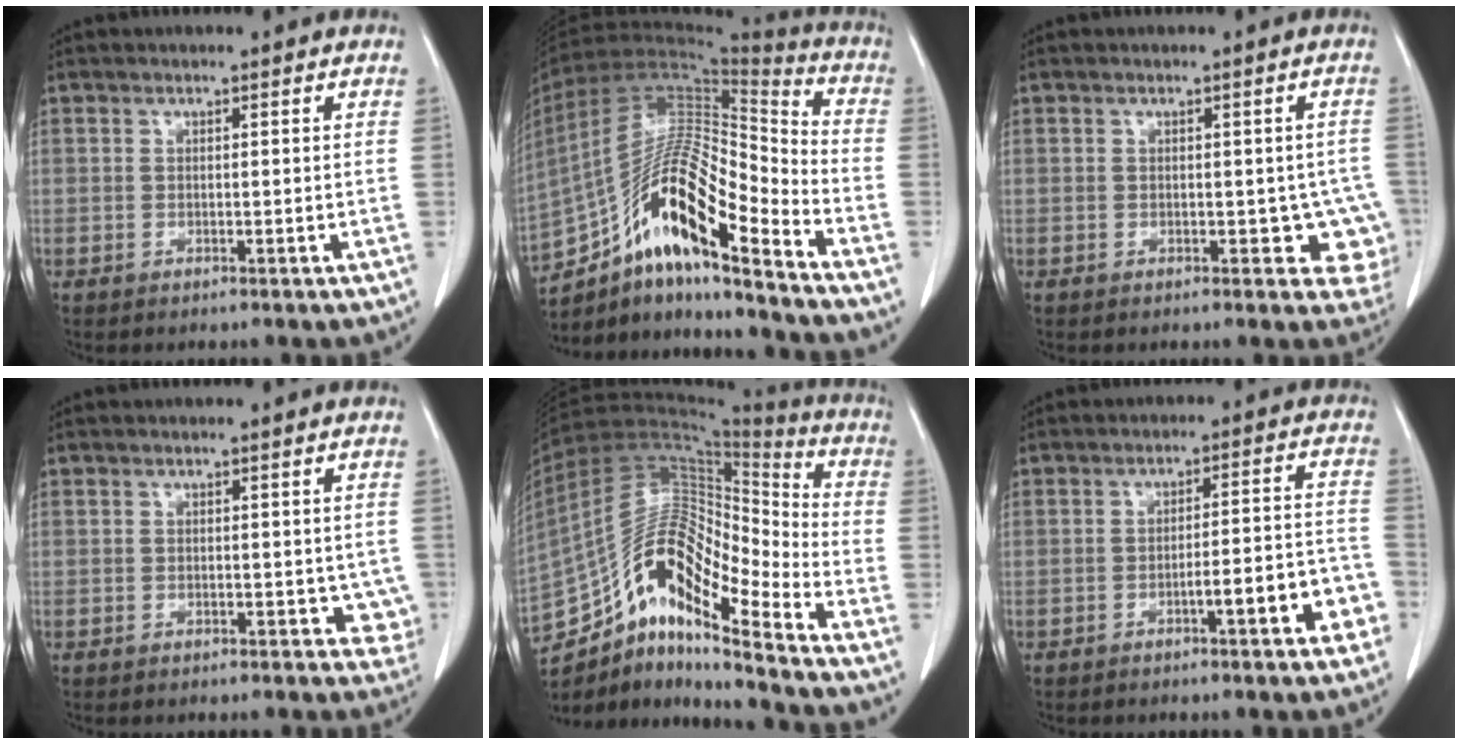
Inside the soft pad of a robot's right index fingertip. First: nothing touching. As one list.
[{"total": 19.9, "force": [-12.2, 3.7, 15.3], "torque": [-0.296, 0.012, -0.215]}, {"total": 4.9, "force": [-0.9, 3.0, 3.8], "torque": [-0.014, 0.013, -0.005]}, {"total": 2.8, "force": [-0.3, 1.9, 2.0], "torque": [-0.004, 0.005, -0.001]}, {"total": 19.1, "force": [-12.5, 4.6, 13.7], "torque": [-0.259, 0.040, -0.219]}, {"total": 7.8, "force": [-3.7, 1.3, 6.7], "torque": [-0.083, 0.026, -0.043]}]